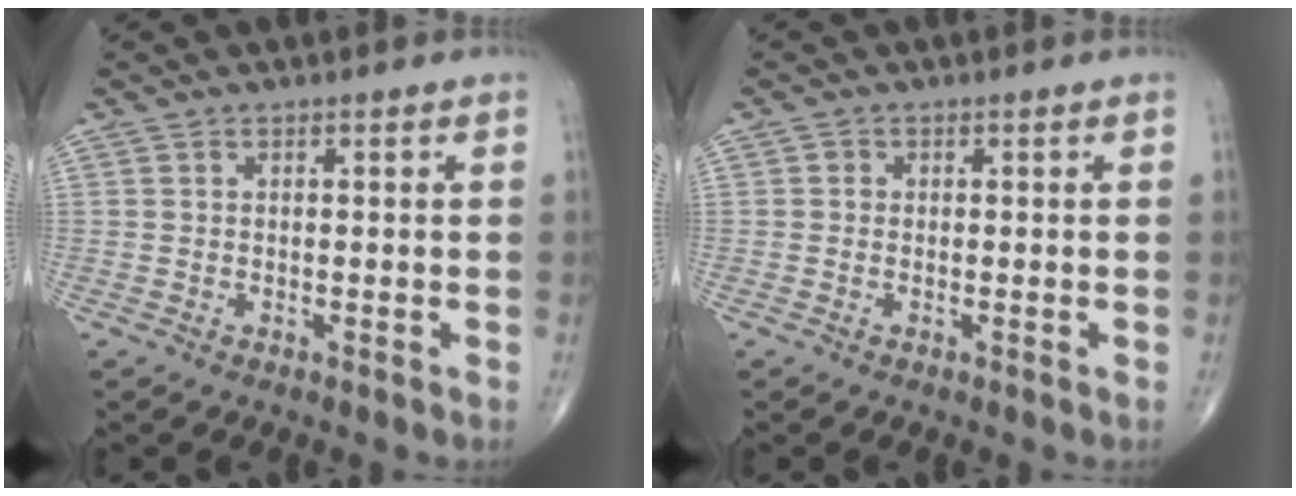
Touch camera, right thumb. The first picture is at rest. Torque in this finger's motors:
{"motor_torque": [0.03, 0.23, 0.23, 0.03, -0.06]}